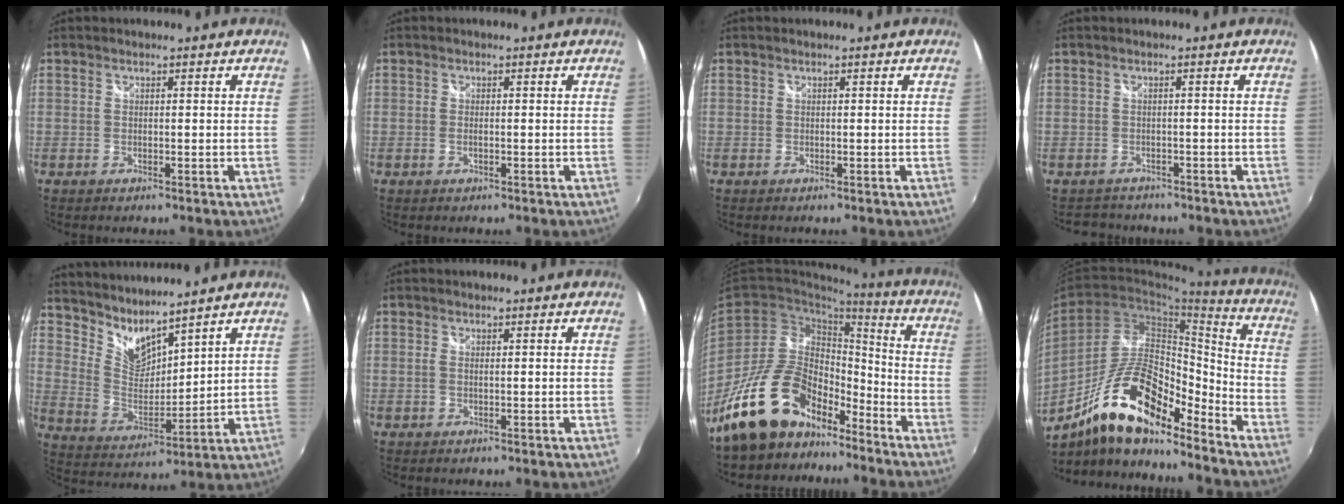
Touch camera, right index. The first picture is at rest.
{"total": 0.9, "force": [-0.3, 0.3, 0.8], "torque": [-0.017, 0.001, -0.005]}
{"total": 0.0}
{"total": 3.1, "force": [-2.5, 1.8, -0.2], "torque": [-0.005, 0.009, -0.043]}
{"total": 8.8, "force": [8.0, 2.2, 3.0], "torque": [-0.059, -0.014, 0.160]}
{"total": 0.7, "force": [0.1, 0.0, 0.7], "torque": [-0.018, 0.003, 0.001]}
{"total": 18.2, "force": [-13.3, 9.3, 8.2], "torque": [-0.156, 0.035, -0.212]}
{"total": 18.5, "force": [-12.7, 5.8, 12.1], "torque": [-0.222, 0.006, -0.227]}